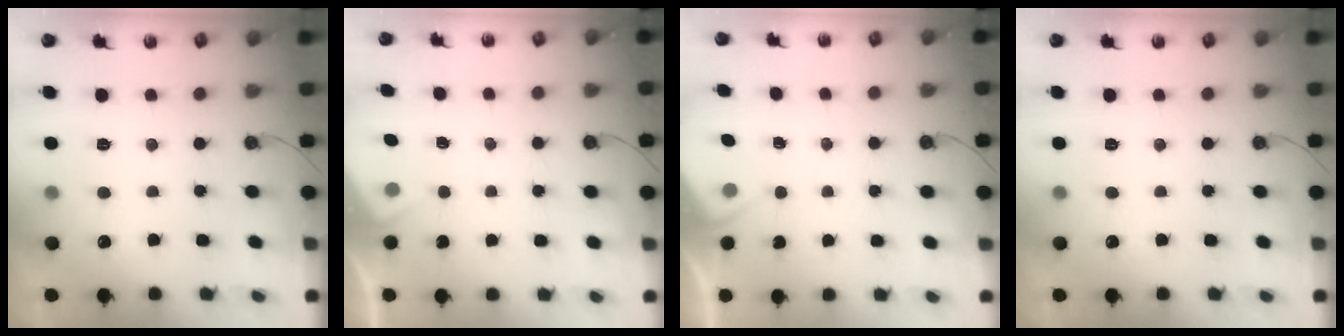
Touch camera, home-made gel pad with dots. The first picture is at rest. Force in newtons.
{"total": 2.9, "press": 2.9, "slide": 0.4}
{"total": 2.6, "press": 2.6, "slide": 0.4}
{"total": 0.0}